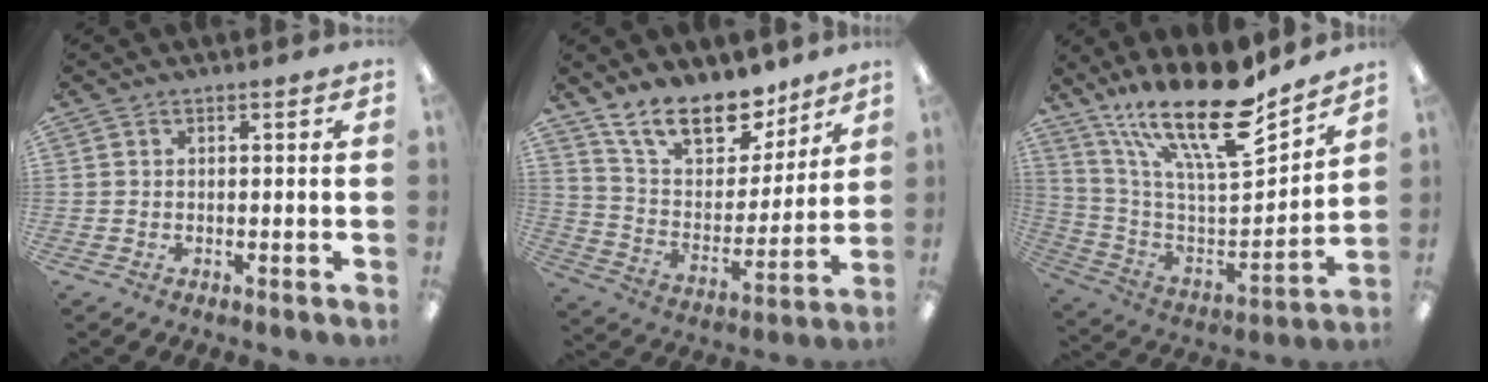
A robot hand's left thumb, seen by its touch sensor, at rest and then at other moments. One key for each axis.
{"total": 17.6, "fx": 13.0, "fy": 8.1, "fz": 8.6, "tx": -0.151, "ty": -0.075, "tz": 0.236}
{"total": 22.9, "fx": 16.6, "fy": 6.1, "fz": 14.6, "tx": -0.258, "ty": -0.124, "tz": 0.279}